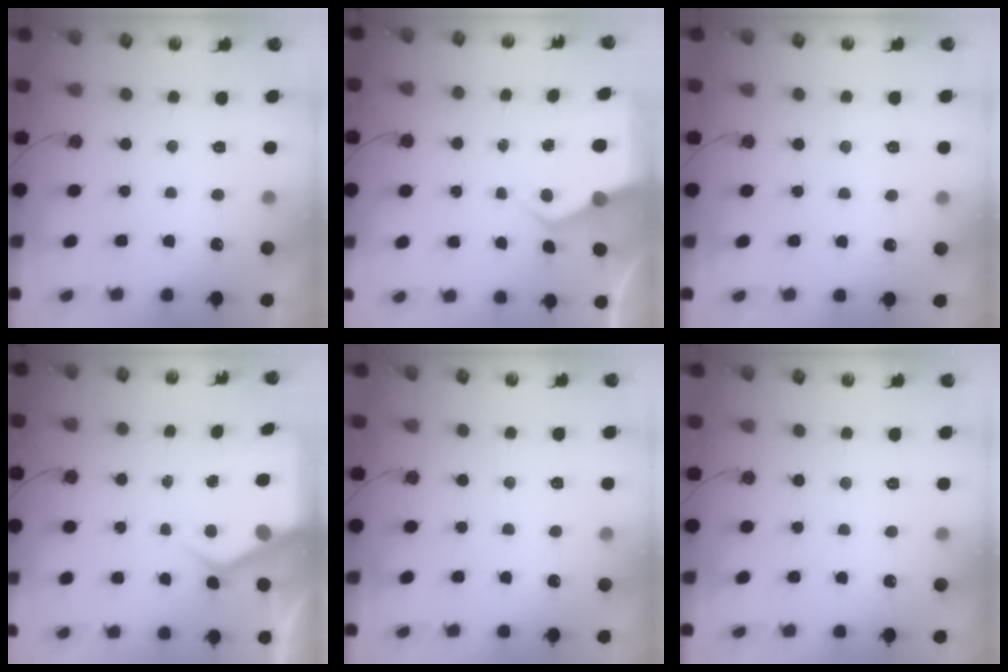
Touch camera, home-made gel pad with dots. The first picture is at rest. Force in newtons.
{"total": 5.9, "press": 5.9, "slide": 0.6}
{"total": 6.1, "press": 6.1, "slide": 0.7}
{"total": 5.0, "press": 4.9, "slide": 0.3}
{"total": 2.9, "press": 2.9, "slide": 0.5}
{"total": 3.3, "press": 3.3, "slide": 0.5}